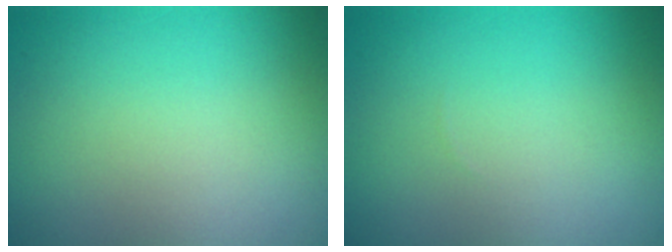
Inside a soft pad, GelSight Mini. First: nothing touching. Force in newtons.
{"total": 0.0}